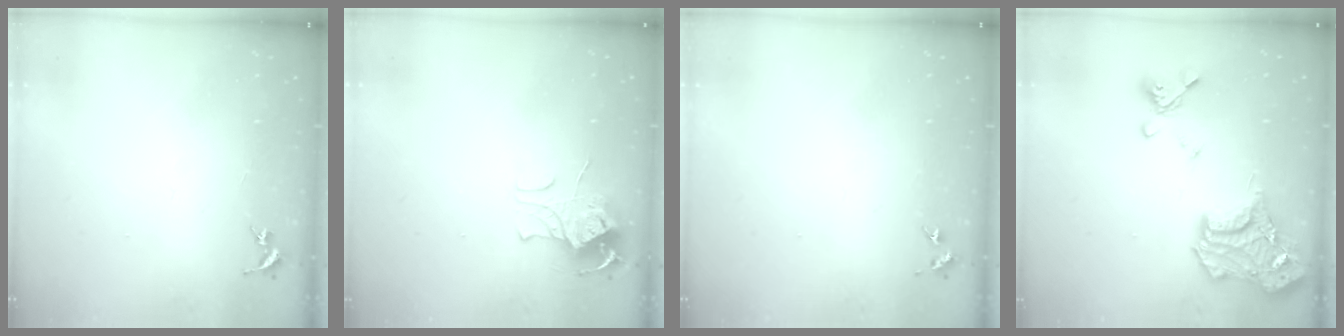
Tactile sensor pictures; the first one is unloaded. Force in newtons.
{"total": 8.8, "press": 8.8, "slide": 0.7}
{"total": 4.3, "press": 4.3, "slide": 0.6}
{"total": 22.9, "press": 22.8, "slide": 2.3}